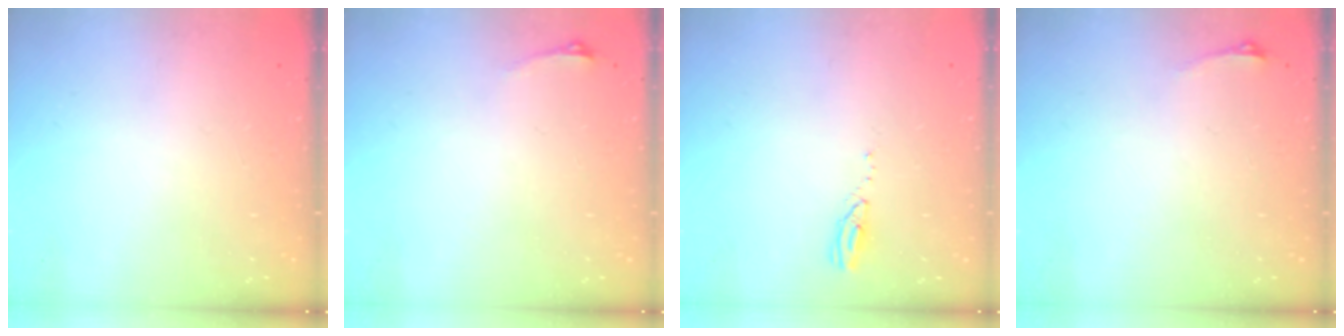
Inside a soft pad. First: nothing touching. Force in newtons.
{"total": 2.9, "press": 2.6, "slide": 1.5}
{"total": 3.4, "press": 3.3, "slide": 0.3}
{"total": 2.9, "press": 2.6, "slide": 1.5}